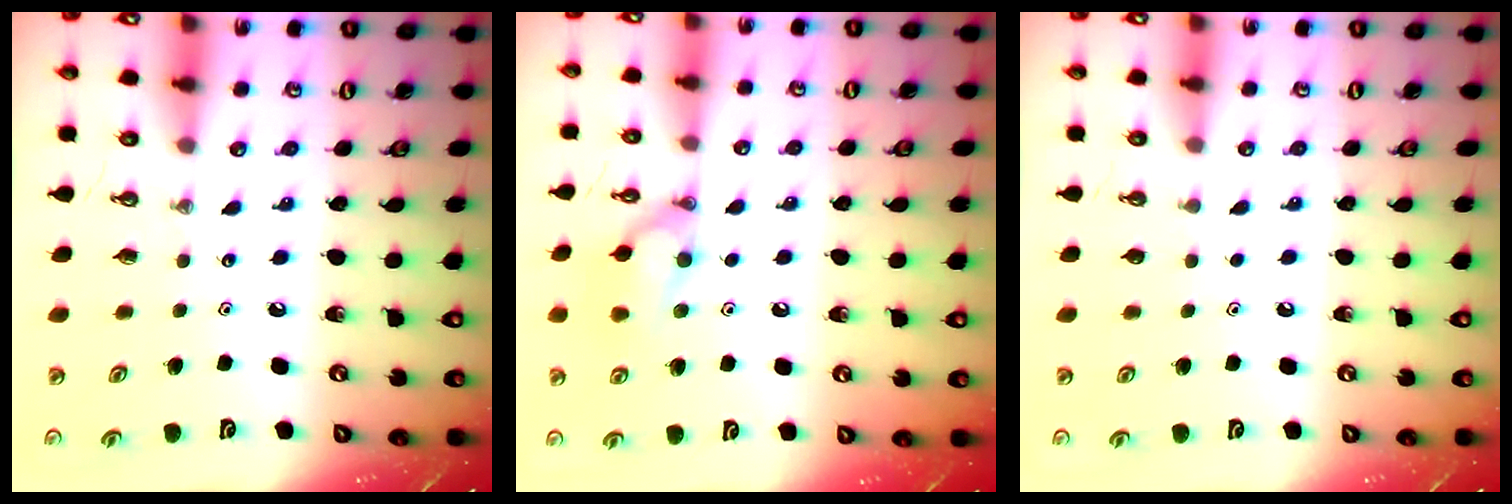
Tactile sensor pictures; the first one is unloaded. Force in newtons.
{"total": 11.7, "press": 11.6, "slide": 0.5}
{"total": 0.9, "press": 0.1, "slide": 0.9}